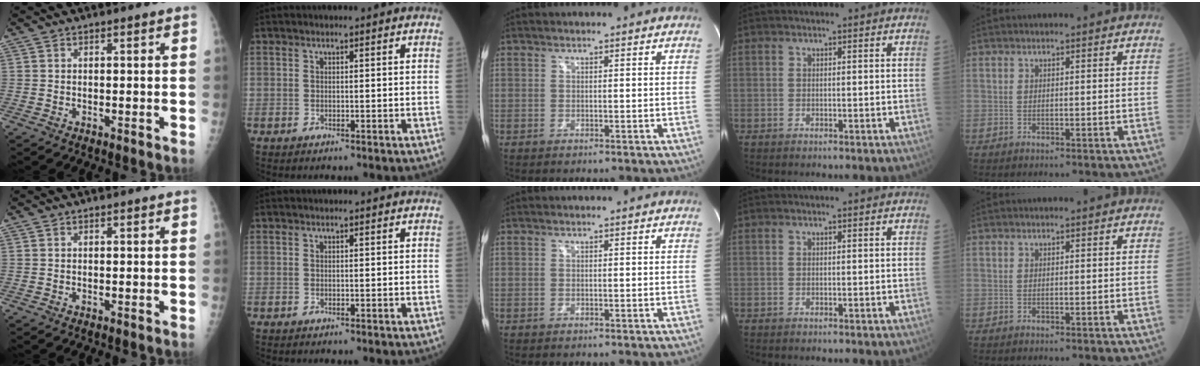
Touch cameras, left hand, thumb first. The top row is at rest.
{}